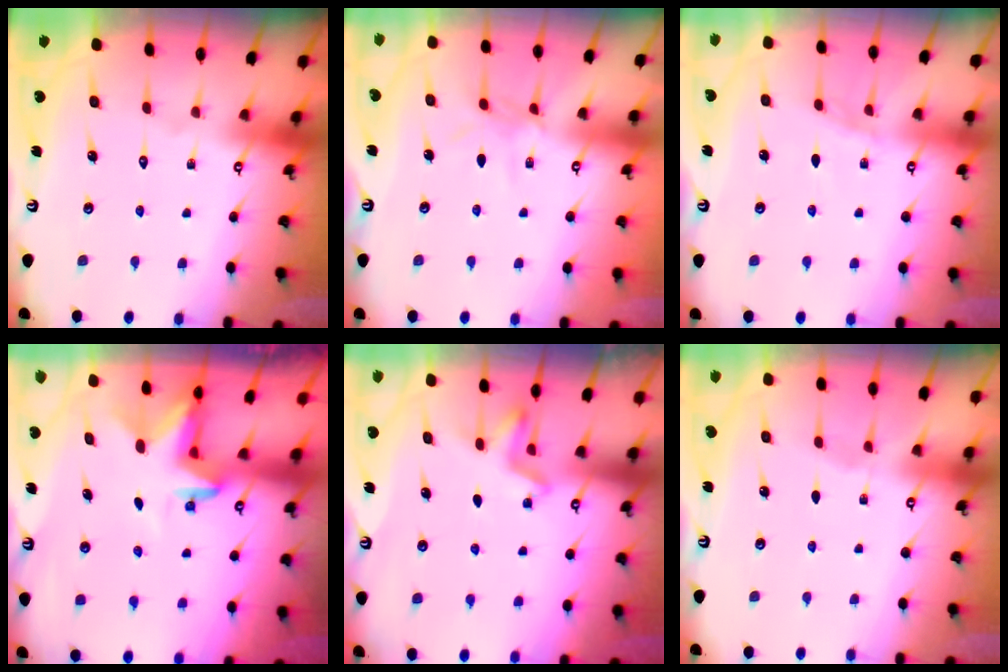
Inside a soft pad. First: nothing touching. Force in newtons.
{"total": 5.4, "press": 5.3, "slide": 0.5}
{"total": 4.7, "press": 4.7, "slide": 0.6}
{"total": 2.9, "press": 2.9, "slide": 0.1}
{"total": 2.4, "press": 2.2, "slide": 1.1}
{"total": 1.4, "press": 1.3, "slide": 0.4}